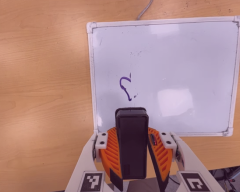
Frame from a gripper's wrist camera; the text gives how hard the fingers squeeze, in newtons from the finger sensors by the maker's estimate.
{"total": 10.0, "left": 9.2, "right": 10.7}